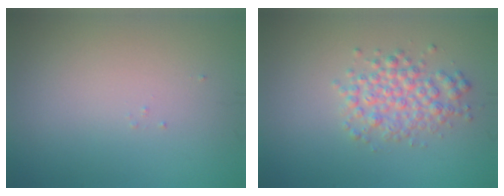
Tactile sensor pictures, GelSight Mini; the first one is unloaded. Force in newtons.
{"total": 3.2, "press": 3.2, "slide": 0.1}